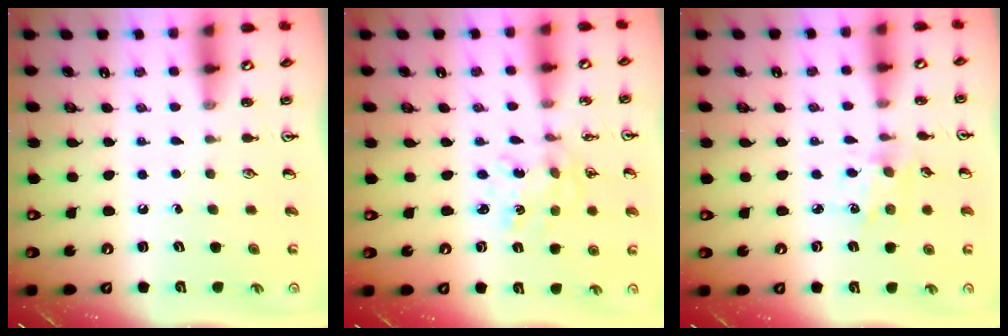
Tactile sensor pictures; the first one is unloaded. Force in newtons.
{"total": 1.5, "press": 1.5, "slide": 0.1}
{"total": 1.7, "press": 1.7, "slide": 0.3}